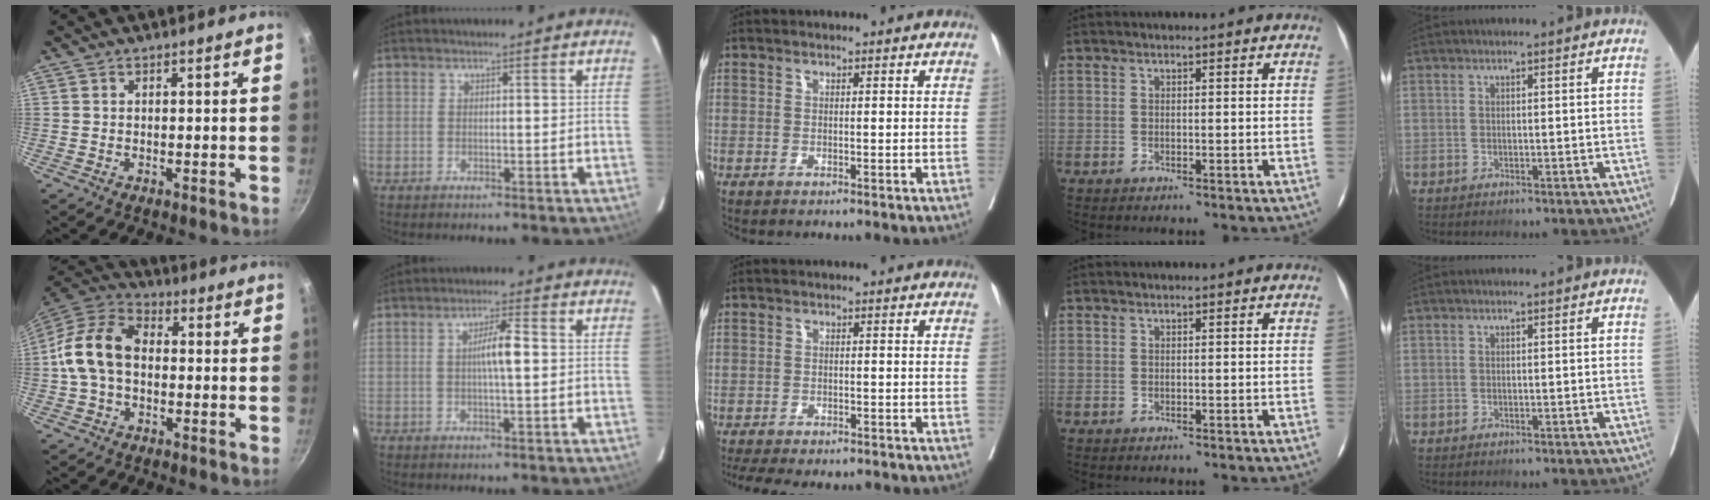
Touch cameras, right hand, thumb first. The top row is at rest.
{"thumb": {"total": 13.8, "force": [-0.5, 9.4, 10.1], "torque": [-0.197, 0.037, -0.018]}, "index": {"total": 4.3, "force": [0.2, 0.3, 4.3], "torque": [-0.077, 0.006, 0.002]}, "middle": {"total": 9.8, "force": [-8.7, 2.6, 3.7], "torque": [-0.057, -0.007, -0.119]}}